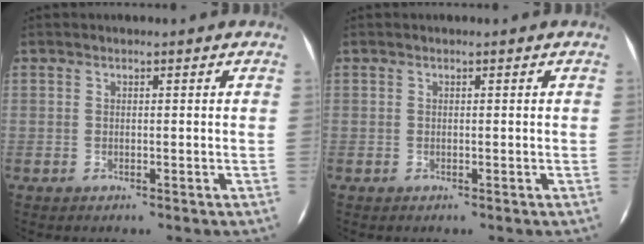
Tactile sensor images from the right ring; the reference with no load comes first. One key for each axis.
{"total": 0.0}